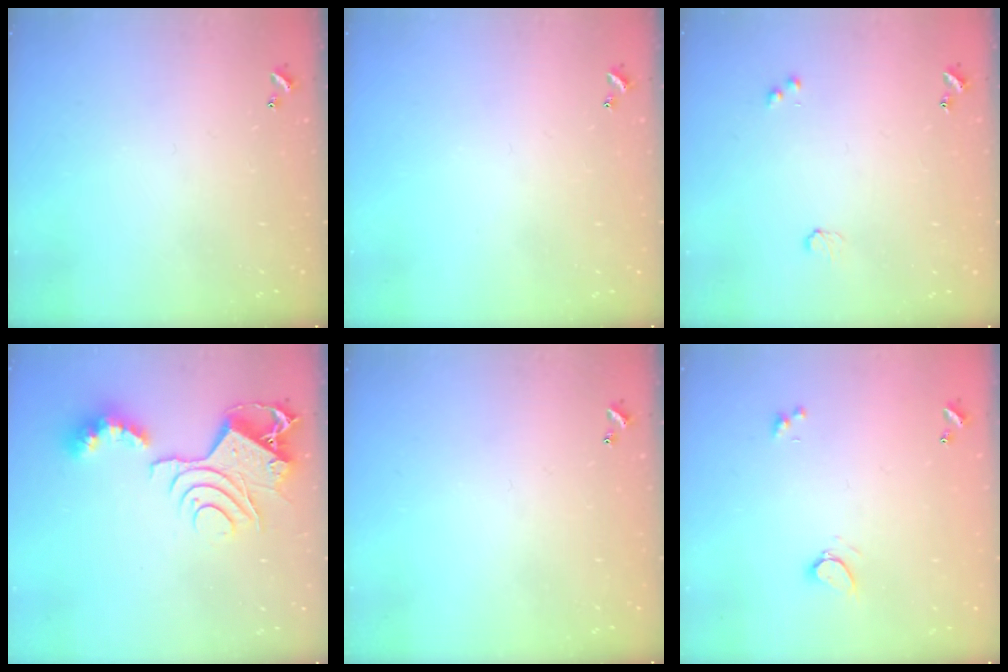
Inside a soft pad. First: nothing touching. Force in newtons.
{"total": 0.0}
{"total": 1.8, "press": 1.8, "slide": 0.4}
{"total": 13.0, "press": 12.9, "slide": 1.4}
{"total": 0.0}
{"total": 0.8, "press": 0.5, "slide": 0.6}